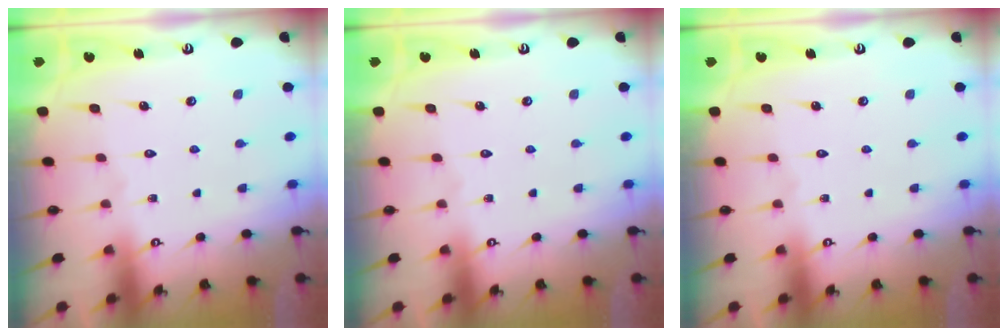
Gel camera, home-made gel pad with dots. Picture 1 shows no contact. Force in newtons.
{"total": 0.0}
{"total": 0.0}